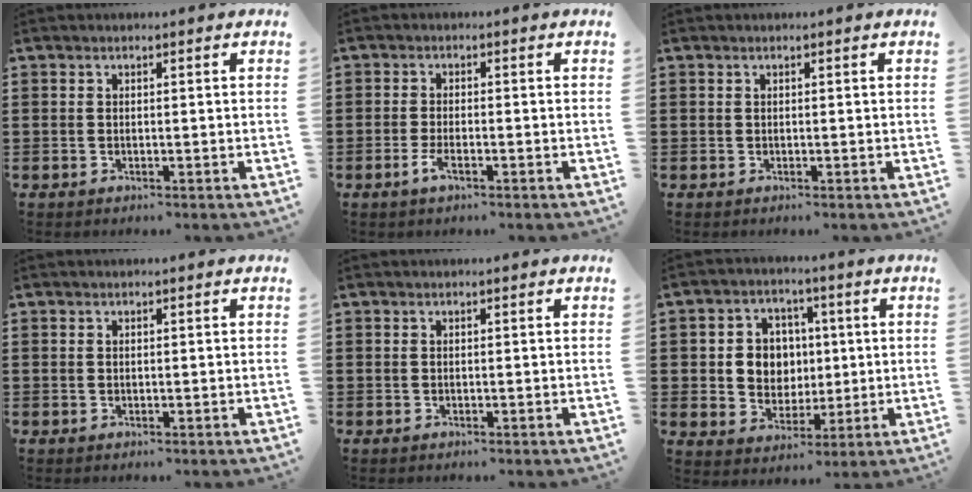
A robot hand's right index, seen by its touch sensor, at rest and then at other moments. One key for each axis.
{"total": 2.6, "fx": -1.3, "fy": 0.6, "fz": 2.2, "tx": -0.060, "ty": -0.010, "tz": -0.030}
{"total": 0.0}
{"total": 0.0}
{"total": 0.0}
{"total": 6.5, "fx": 0.6, "fy": 6.0, "fz": 2.4, "tx": -0.063, "ty": 0.017, "tz": 0.009}